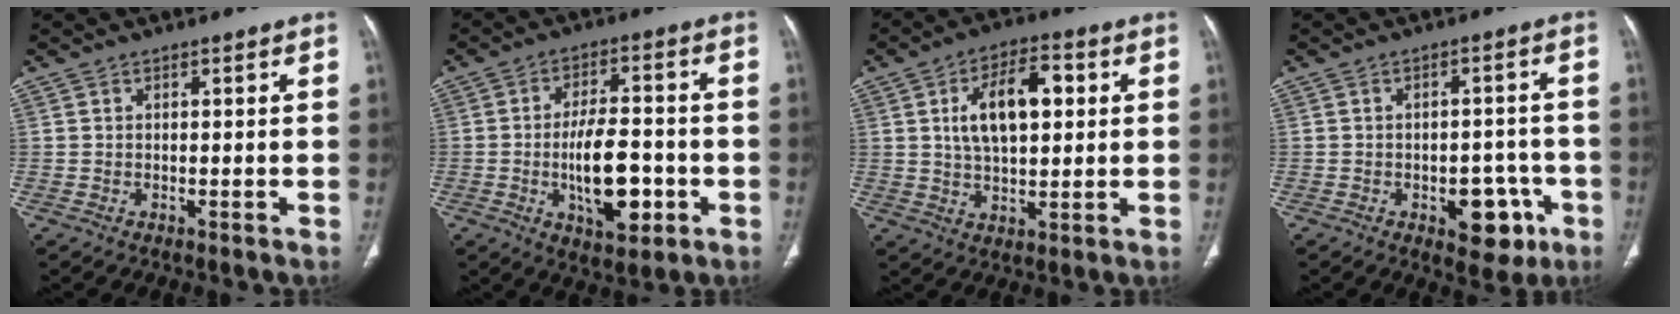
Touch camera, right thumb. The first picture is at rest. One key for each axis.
{"total": 12.6, "fx": -3.1, "fy": 5.8, "fz": 10.7, "tx": -0.160, "ty": 0.014, "tz": -0.045}
{"total": 12.2, "fx": 2.6, "fy": 6.3, "fz": 10.1, "tx": -0.155, "ty": 0.008, "tz": 0.044}
{"total": 8.7, "fx": -3.6, "fy": 5.0, "fz": 6.1, "tx": -0.041, "ty": 0.024, "tz": -0.038}